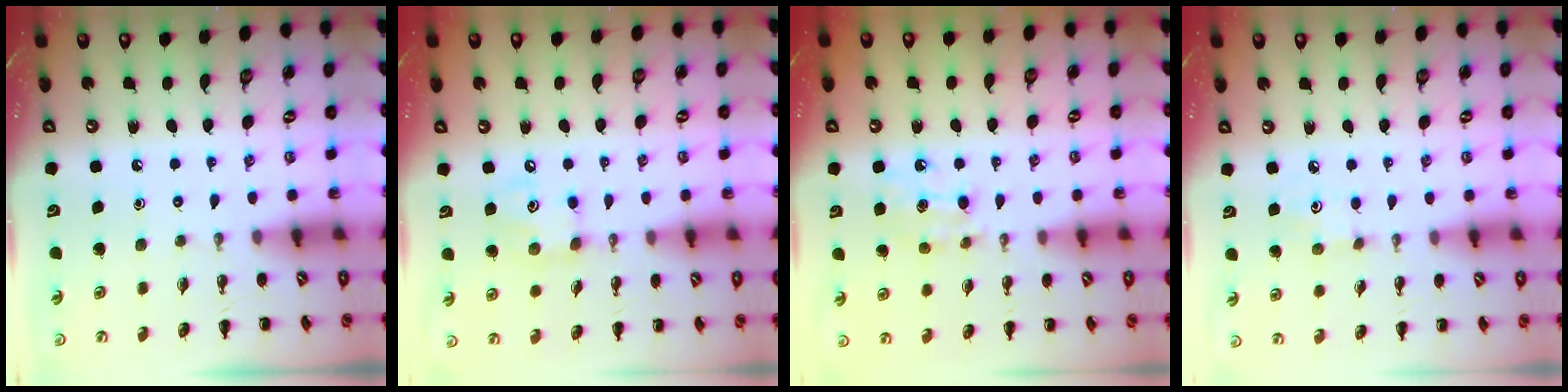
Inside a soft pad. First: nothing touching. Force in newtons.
{"total": 6.3, "press": 6.3, "slide": 0.6}
{"total": 7.1, "press": 7.0, "slide": 1.0}
{"total": 3.7, "press": 3.5, "slide": 1.2}